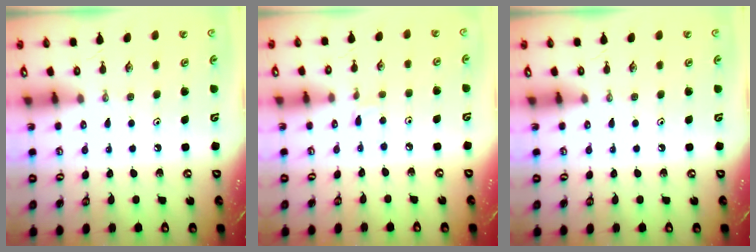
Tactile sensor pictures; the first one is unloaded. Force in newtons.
{"total": 1.6, "press": 1.5, "slide": 0.2}
{"total": 0.0}